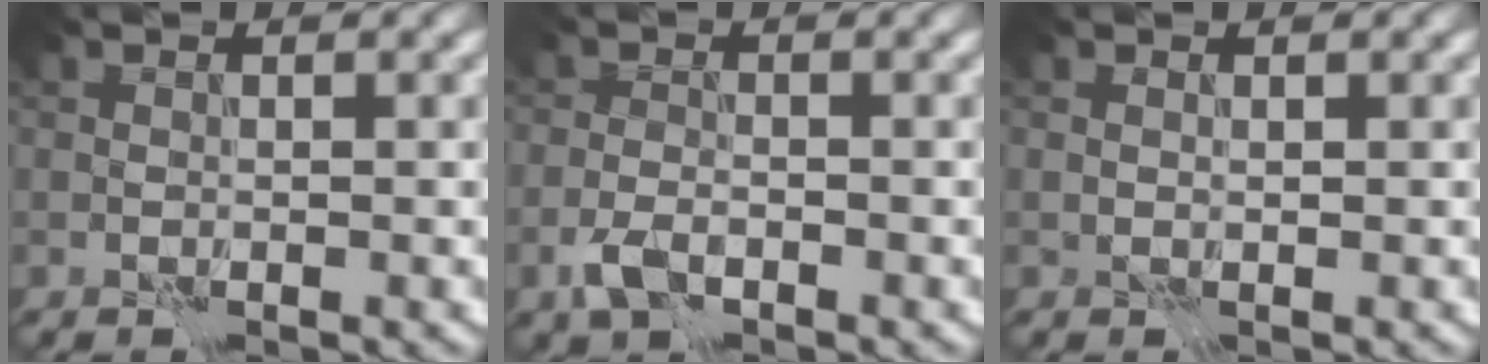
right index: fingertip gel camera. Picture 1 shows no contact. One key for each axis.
{"total": 2.0, "fx": -1.3, "fy": 0.8, "fz": 1.2, "tx": -0.026, "ty": -0.001, "tz": -0.031}
{"total": 0.7, "fx": 0.3, "fy": -0.4, "fz": -0.4, "tx": 0.010, "ty": -0.001, "tz": 0.007}